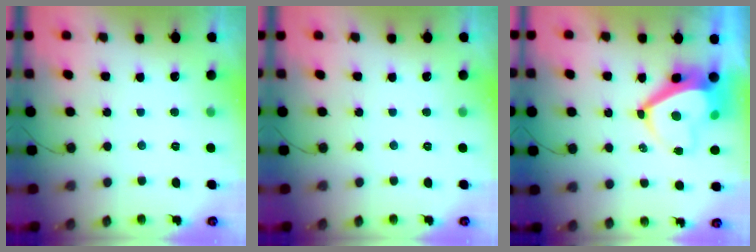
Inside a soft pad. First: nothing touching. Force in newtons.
{"total": 0.0}
{"total": 9.0, "press": 8.9, "slide": 1.0}